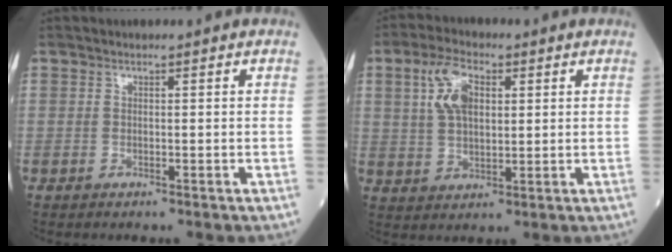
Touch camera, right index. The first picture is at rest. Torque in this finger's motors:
{"motor_torque": [0.22, 0.12, 0.16, 0.07]}